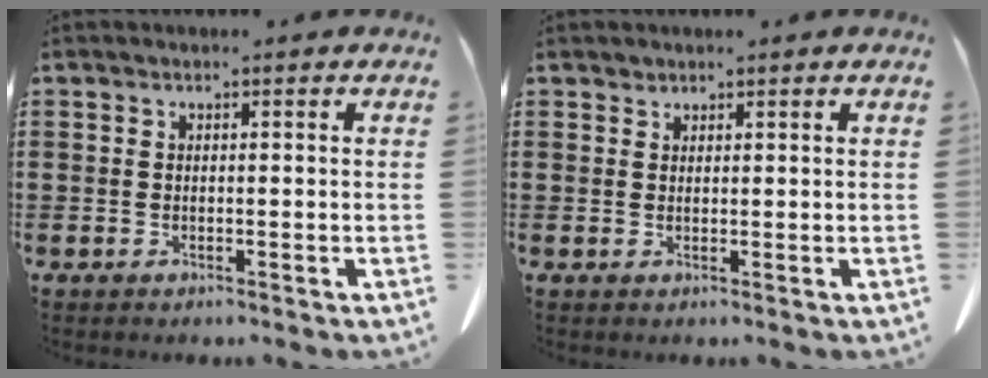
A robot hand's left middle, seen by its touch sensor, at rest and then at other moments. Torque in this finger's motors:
{"motor_torque": [-0.24, 0.24, -0.11, -0.01]}